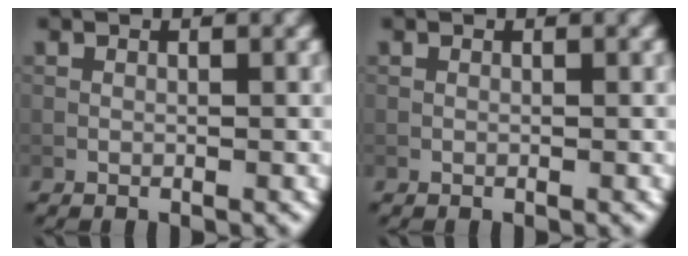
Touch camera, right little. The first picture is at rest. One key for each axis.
{"total": 0.0}